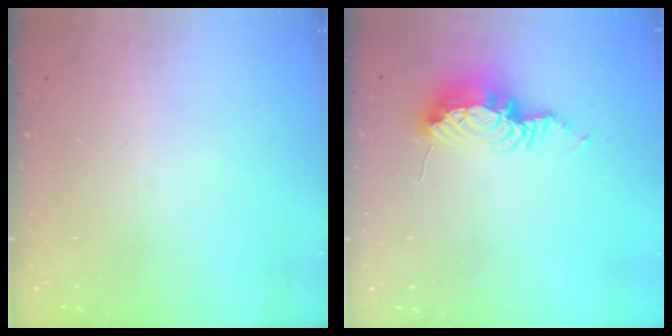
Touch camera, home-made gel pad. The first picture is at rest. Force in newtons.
{"total": 8.7, "press": 8.6, "slide": 1.1}